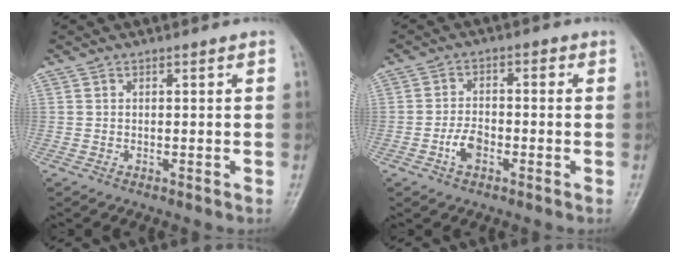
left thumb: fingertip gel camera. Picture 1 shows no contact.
{"total": 4.7, "force": [-1.9, 3.0, 3.1], "torque": [-0.048, 0.016, -0.040]}